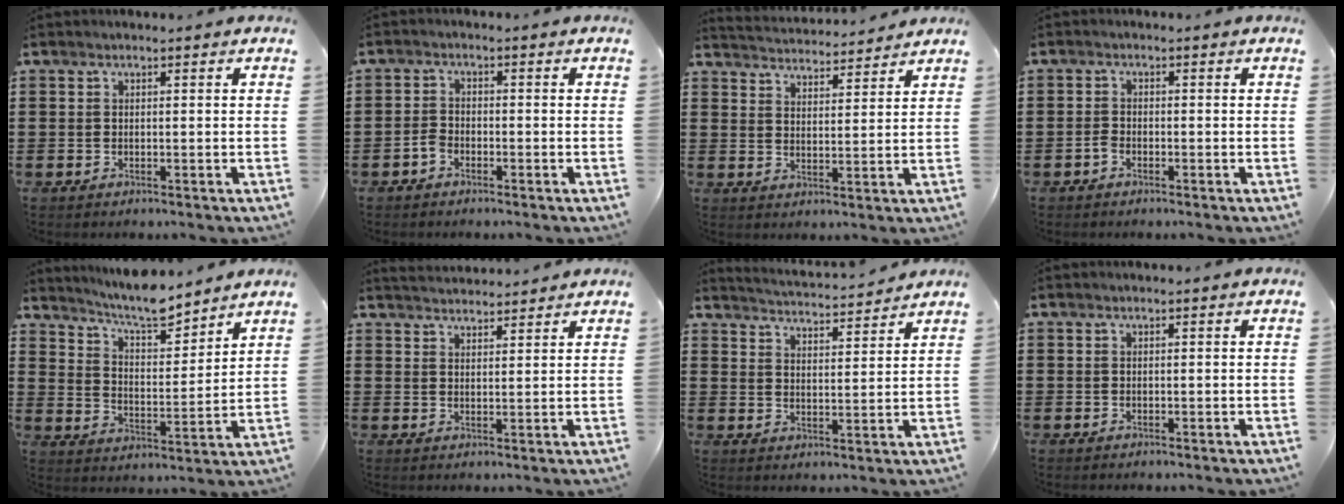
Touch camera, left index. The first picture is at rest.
{"total": 1.9, "force": [-1.2, 1.1, 1.0], "torque": [-0.029, 0.002, -0.027]}
{"total": 3.7, "force": [3.7, 0.0, -0.1], "torque": [-0.013, -0.021, 0.064]}
{"total": 1.3, "force": [-0.9, 0.6, 0.8], "torque": [-0.018, 0.001, -0.017]}
{"total": 7.5, "force": [6.9, 0.7, 2.6], "torque": [-0.067, -0.037, 0.122]}
{"total": 2.6, "force": [2.6, -0.1, -0.2], "torque": [-0.004, -0.007, 0.050]}
{"total": 3.4, "force": [3.3, -0.4, 0.3], "torque": [-0.021, -0.025, 0.054]}
{"total": 0.0}